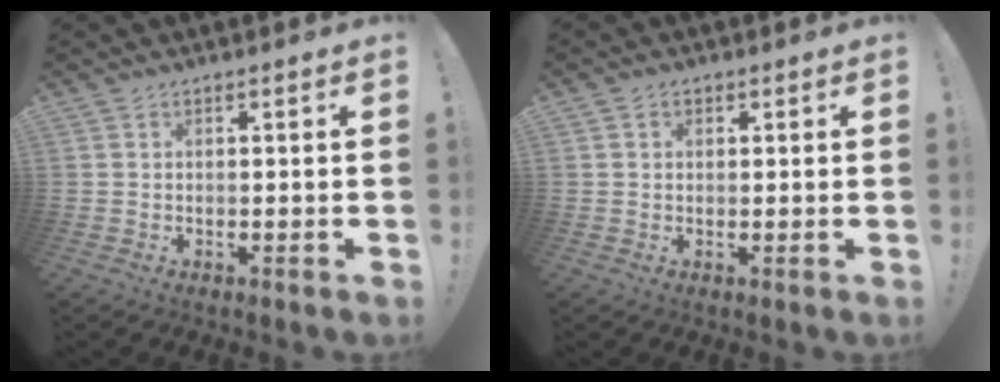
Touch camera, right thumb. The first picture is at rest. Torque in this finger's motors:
{"motor_torque": [0.02, -0.42, -0.12, -0.05, 0.08]}